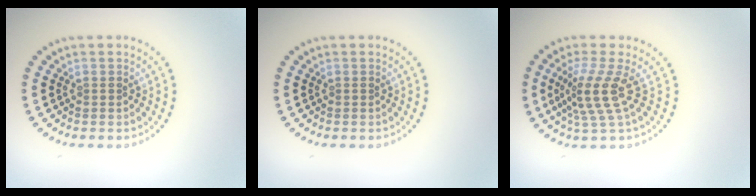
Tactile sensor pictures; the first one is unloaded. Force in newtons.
{"total": 0.0}
{"total": 3.8, "press": 2.9, "slide": 2.6}